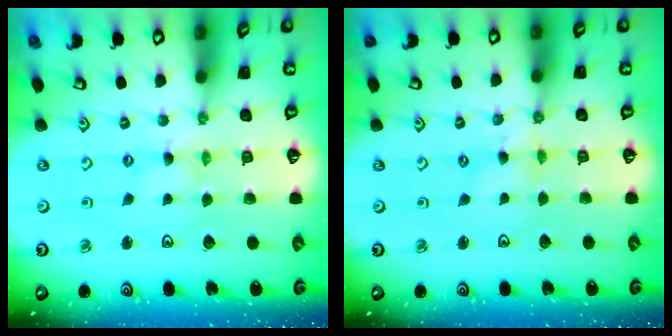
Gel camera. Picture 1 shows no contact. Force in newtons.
{"total": 1.1, "press": 1.1, "slide": 0.1}